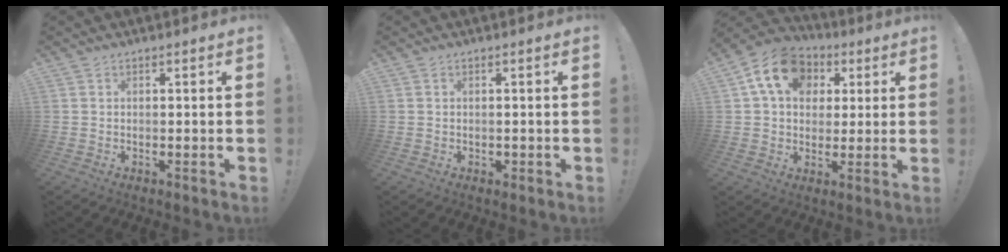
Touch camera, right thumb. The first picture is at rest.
{"total": 0.7, "force": [-0.1, 0.7, 0.1], "torque": [-0.004, 0.003, 0.000]}
{"total": 15.4, "force": [5.3, 11.8, 8.5], "torque": [-0.121, -0.007, 0.102]}